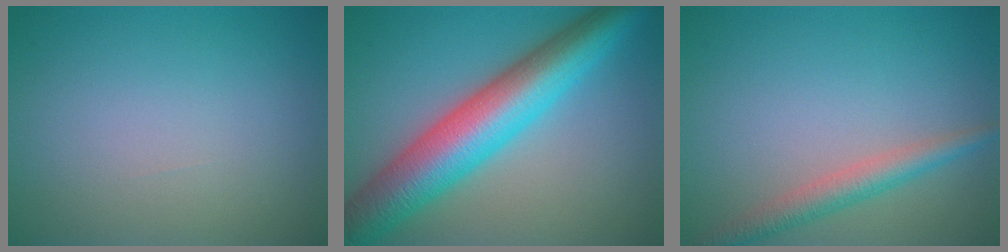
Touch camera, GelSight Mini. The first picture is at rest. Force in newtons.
{"total": 10.2, "press": 10.2, "slide": 0.1}
{"total": 2.9, "press": 2.9, "slide": 0.2}